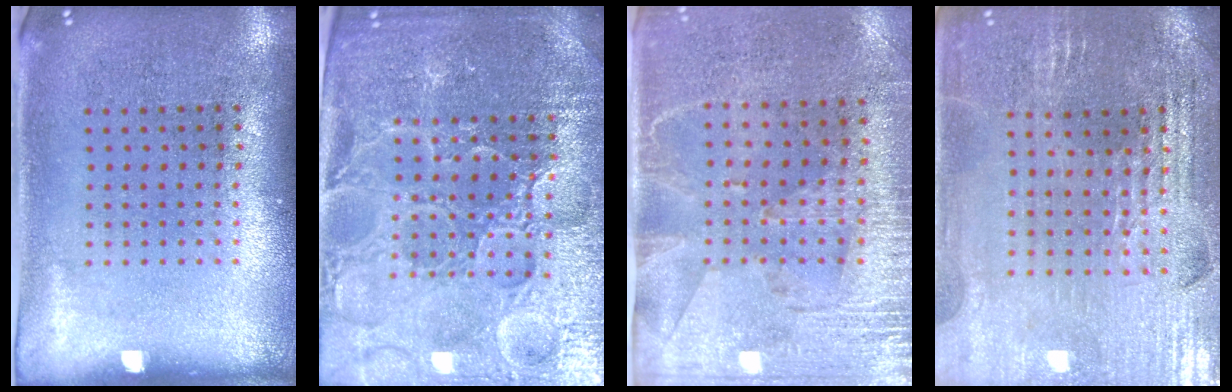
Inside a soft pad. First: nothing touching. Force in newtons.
{"total": 5.4, "press": 5.0, "slide": 2.1}
{"total": 2.9, "press": 2.5, "slide": 1.4}
{"total": 2.8, "press": 2.8, "slide": 0.5}